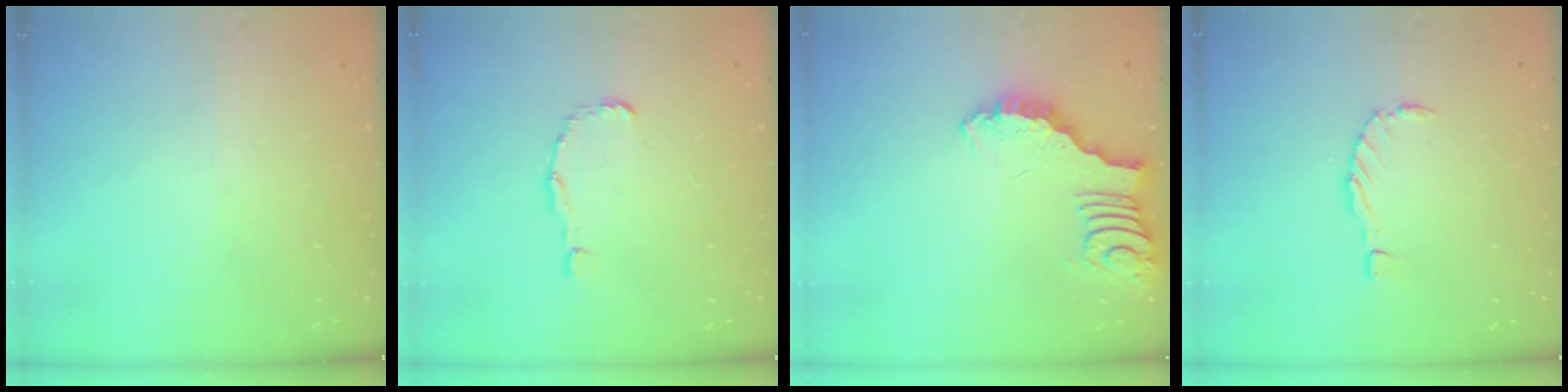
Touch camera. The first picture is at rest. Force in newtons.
{"total": 1.6, "press": 1.5, "slide": 0.1}
{"total": 3.4, "press": 3.4, "slide": 0.4}
{"total": 0.0}